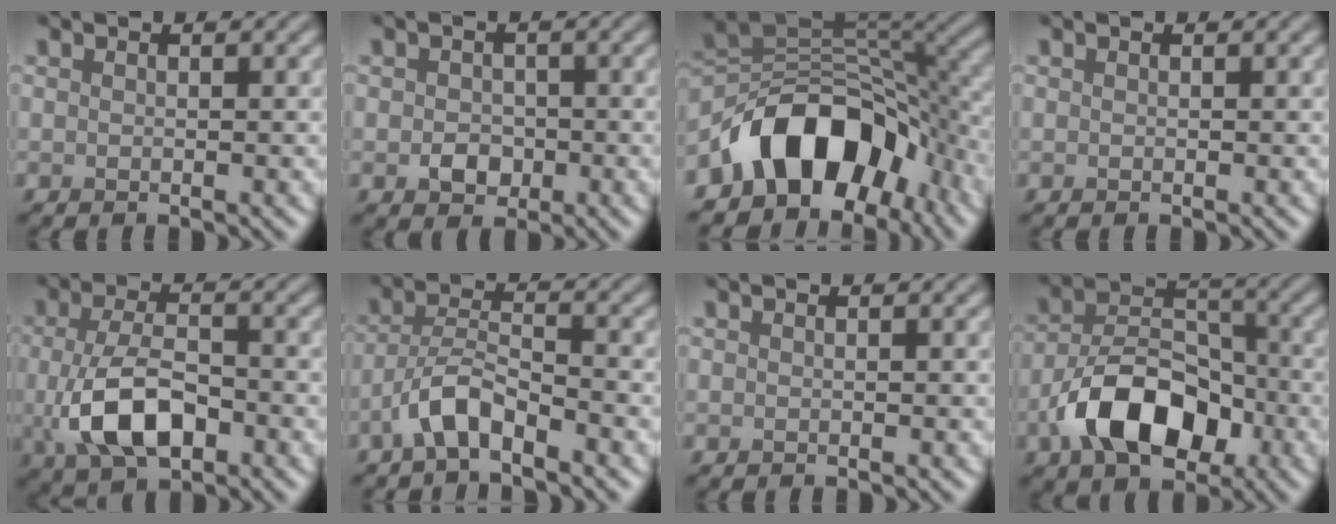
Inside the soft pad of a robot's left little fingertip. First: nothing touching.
{"total": 2.2, "force": [-0.5, 1.8, 1.1], "torque": [-0.014, -0.003, -0.014]}
{"total": 10.8, "force": [-5.9, 6.6, 6.2], "torque": [-0.076, 0.005, -0.108]}
{"total": 0.0}
{"total": 6.5, "force": [-1.6, 3.4, 5.2], "torque": [-0.113, -0.007, -0.030]}
{"total": 3.8, "force": [-2.6, 1.0, 2.6], "torque": [-0.052, 0.013, -0.057]}
{"total": 0.0}
{"total": 8.6, "force": [-3.8, 5.2, 5.7], "torque": [-0.101, 0.005, -0.072]}